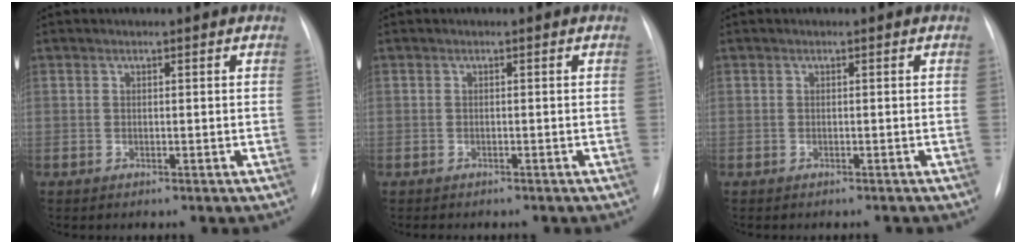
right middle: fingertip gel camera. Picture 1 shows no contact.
{"total": 2.4, "force": [-2.0, 0.9, 1.0], "torque": [-0.017, -0.006, -0.019]}
{"total": 1.3, "force": [-1.2, 0.4, 0.3], "torque": [-0.005, -0.004, -0.015]}